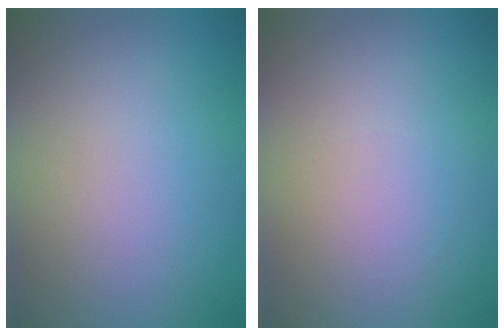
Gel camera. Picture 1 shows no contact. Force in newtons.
{"total": 0.0}